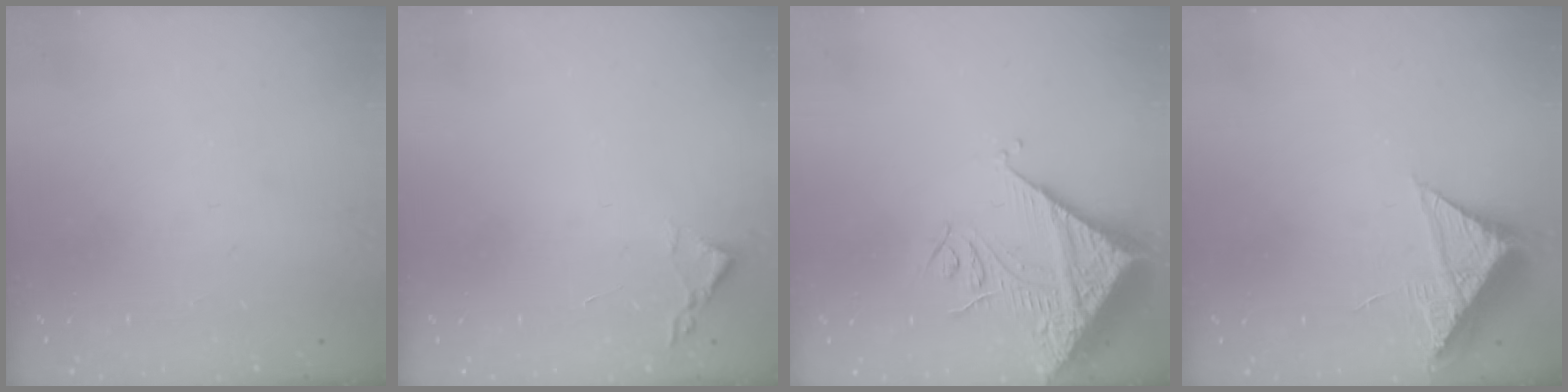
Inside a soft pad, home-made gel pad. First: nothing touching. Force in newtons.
{"total": 1.8, "press": 1.8, "slide": 0.3}
{"total": 13.5, "press": 13.4, "slide": 1.7}
{"total": 8.5, "press": 8.5, "slide": 0.5}